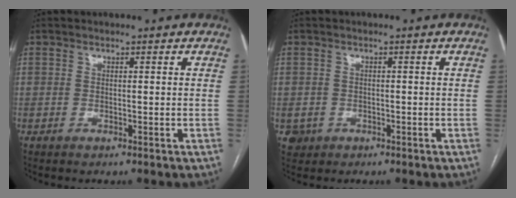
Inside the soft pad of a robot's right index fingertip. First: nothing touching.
{"total": 2.7, "force": [-1.0, 2.5, 0.3], "torque": [-0.001, 0.007, -0.012]}